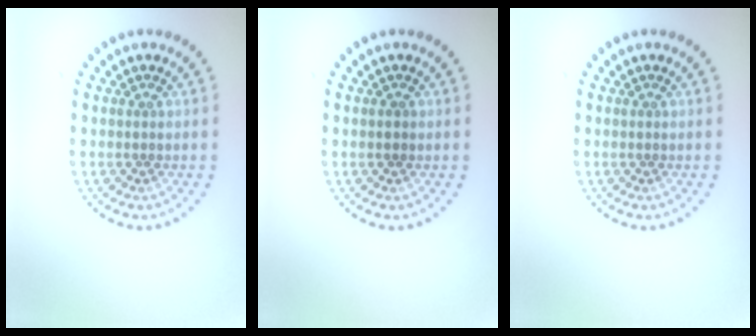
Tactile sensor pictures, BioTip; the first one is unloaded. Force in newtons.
{"total": 0.9, "press": 0.9, "slide": 0.2}
{"total": 0.0}